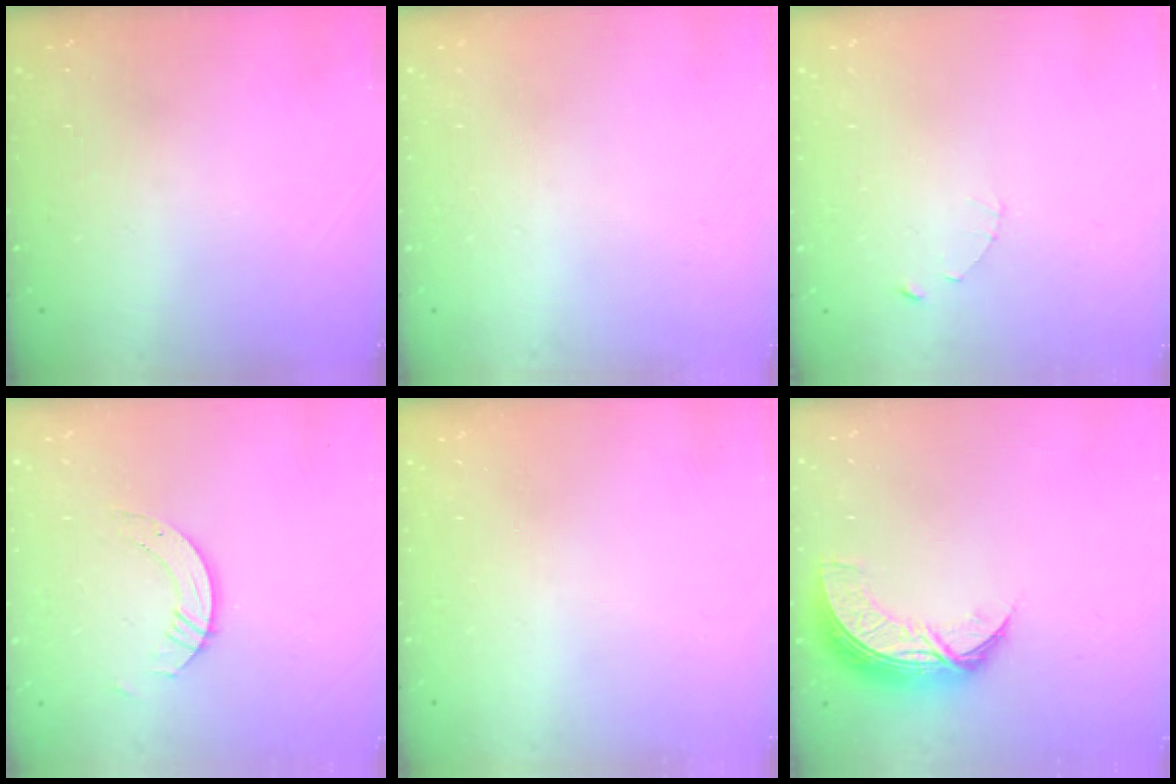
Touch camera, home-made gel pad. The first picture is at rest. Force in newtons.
{"total": 0.0}
{"total": 1.0, "press": 1.0, "slide": 0.2}
{"total": 4.3, "press": 4.2, "slide": 0.3}
{"total": 0.0}
{"total": 8.8, "press": 8.7, "slide": 1.0}